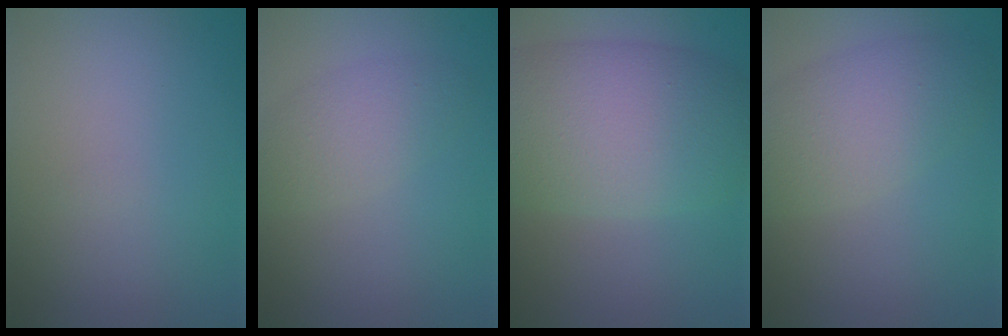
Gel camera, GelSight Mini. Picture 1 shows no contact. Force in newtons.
{"total": 2.7, "press": 2.7, "slide": 0.1}
{"total": 9.9, "press": 9.9, "slide": 0.4}
{"total": 3.7, "press": 3.7, "slide": 0.3}